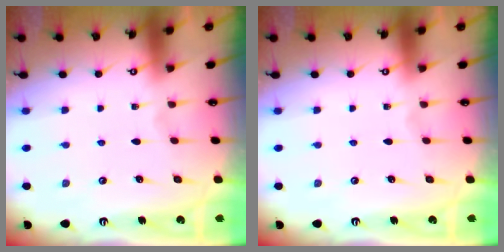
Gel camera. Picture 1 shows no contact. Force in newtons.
{"total": 0.0}